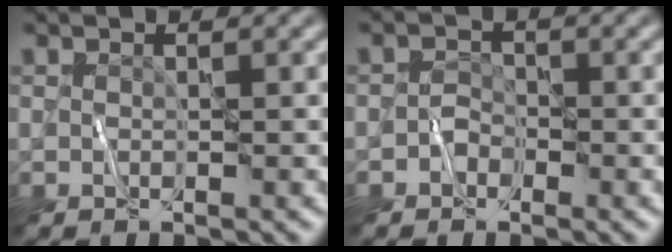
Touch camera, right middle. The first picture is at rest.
{"total": 1.0, "force": [-0.6, 0.8, 0.2], "torque": [0.001, 0.007, -0.013]}